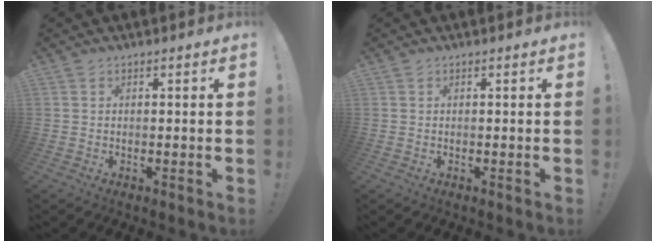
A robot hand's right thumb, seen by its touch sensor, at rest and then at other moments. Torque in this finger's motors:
{"motor_torque": [0.00, 0.00, 0.00, 0.00, 0.00]}